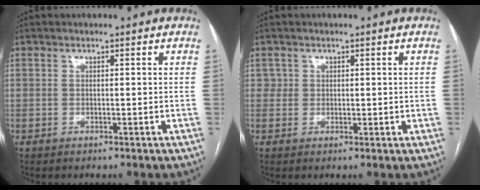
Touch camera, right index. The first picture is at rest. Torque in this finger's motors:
{"motor_torque": [-0.34, 0.30, -0.02, 0.00]}